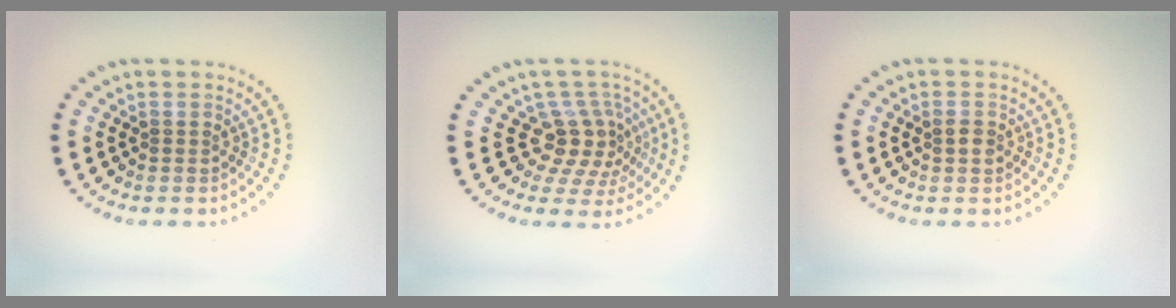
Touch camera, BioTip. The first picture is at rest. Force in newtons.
{"total": 4.0, "press": 3.0, "slide": 2.7}
{"total": 1.0, "press": 1.0, "slide": 0.0}